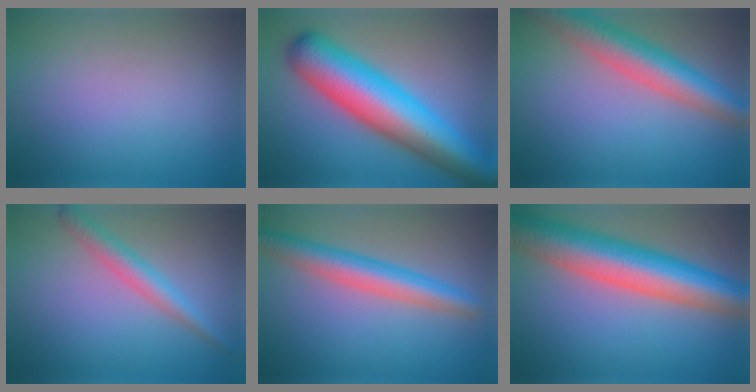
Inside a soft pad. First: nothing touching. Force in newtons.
{"total": 12.2, "press": 12.2, "slide": 0.4}
{"total": 7.0, "press": 7.0, "slide": 0.4}
{"total": 2.8, "press": 2.8, "slide": 0.1}
{"total": 5.0, "press": 5.0, "slide": 0.1}
{"total": 10.9, "press": 10.9, "slide": 0.4}